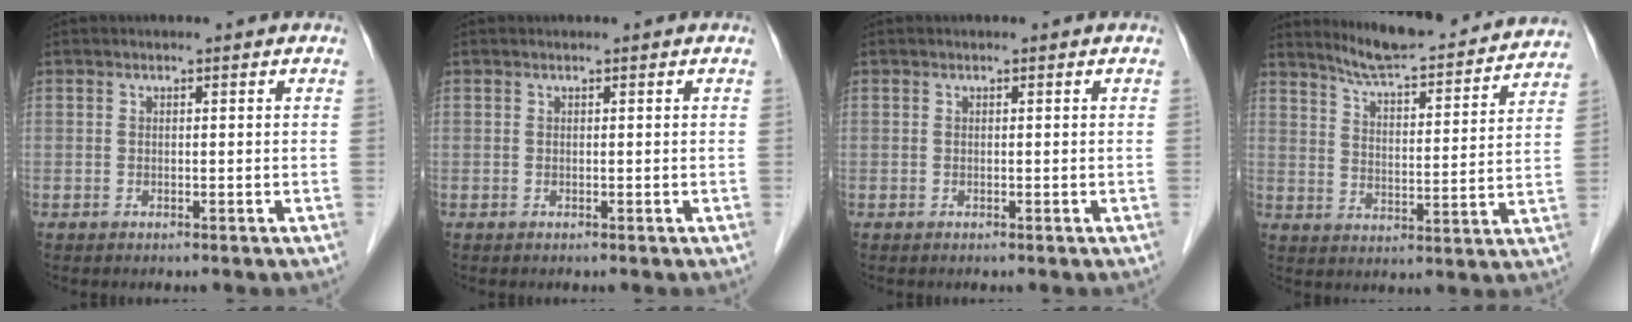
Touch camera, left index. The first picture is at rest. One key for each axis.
{"total": 0.0}
{"total": 0.0}
{"total": 17.9, "fx": 16.8, "fy": 1.8, "fz": 6.0, "tx": -0.090, "ty": -0.019, "tz": 0.228}